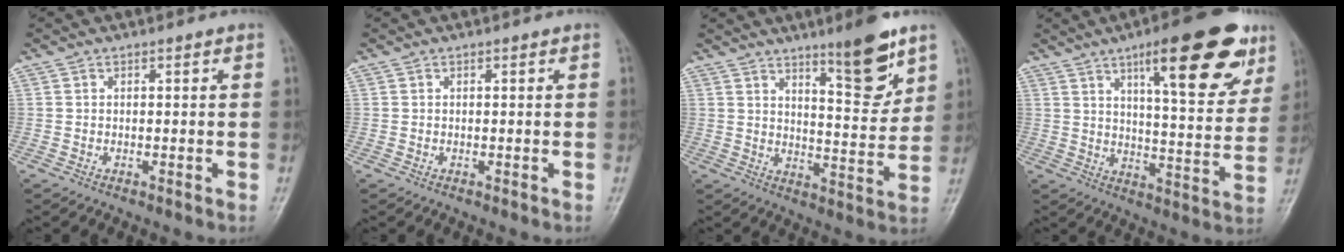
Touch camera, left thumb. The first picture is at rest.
{"total": 0.0}
{"total": 10.9, "force": [7.2, 2.4, 7.8], "torque": [-0.096, -0.057, 0.113]}
{"total": 20.4, "force": [11.1, 5.9, 16.0], "torque": [-0.188, -0.038, 0.159]}